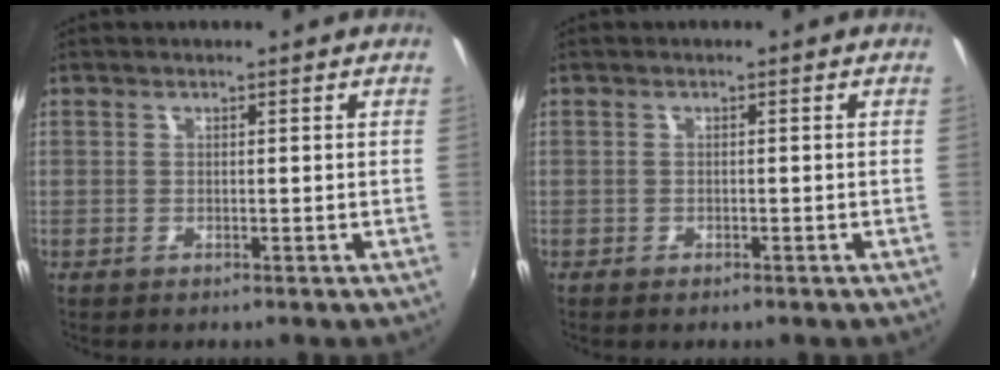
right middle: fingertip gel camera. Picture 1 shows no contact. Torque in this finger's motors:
{"motor_torque": [-0.29, 0.08, -0.02, 0.00]}